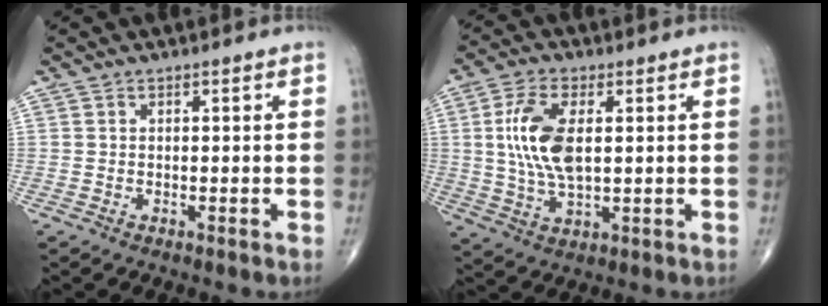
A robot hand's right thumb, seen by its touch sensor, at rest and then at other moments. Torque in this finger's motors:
{"motor_torque": [1.94, 1.85, 1.48, 0.03, 0.12]}